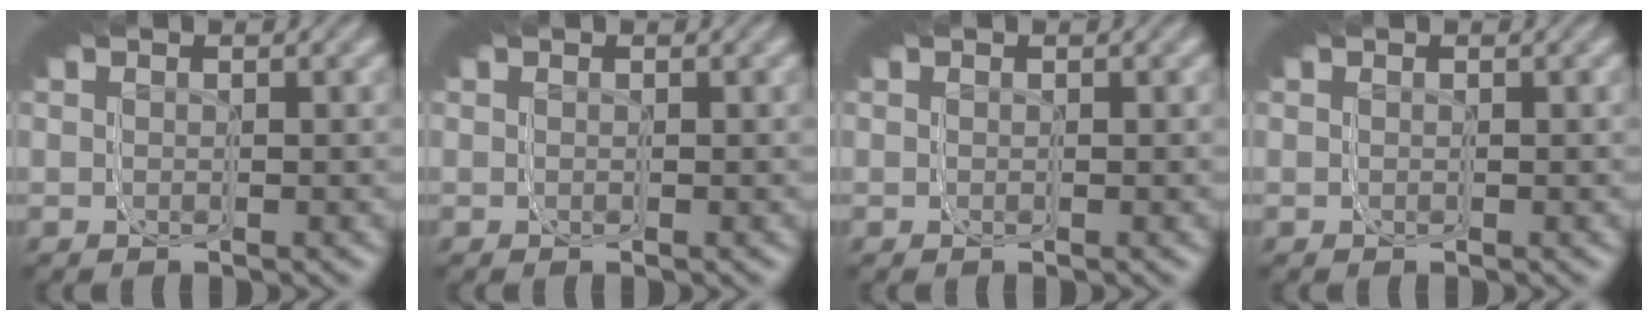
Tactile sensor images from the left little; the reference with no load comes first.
{"total": 0.0}
{"total": 0.0}
{"total": 0.0}